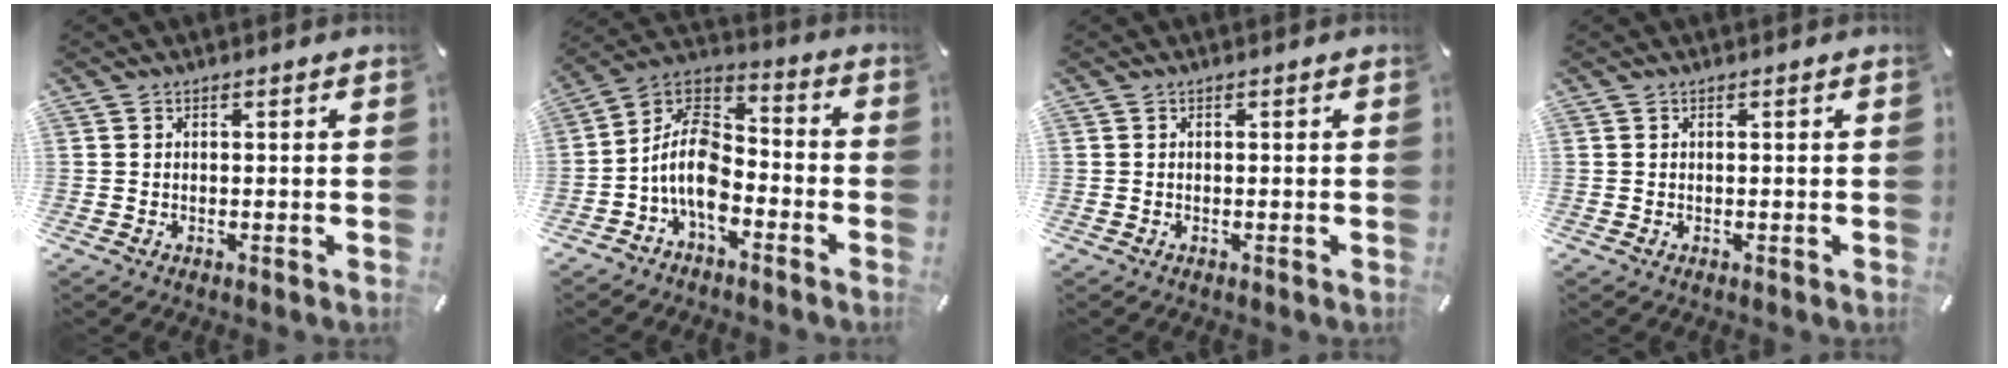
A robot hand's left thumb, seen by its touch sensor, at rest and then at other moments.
{"total": 12.4, "force": [-5.7, 7.6, 7.9], "torque": [-0.174, 0.020, -0.110]}
{"total": 0.0}
{"total": 0.0}